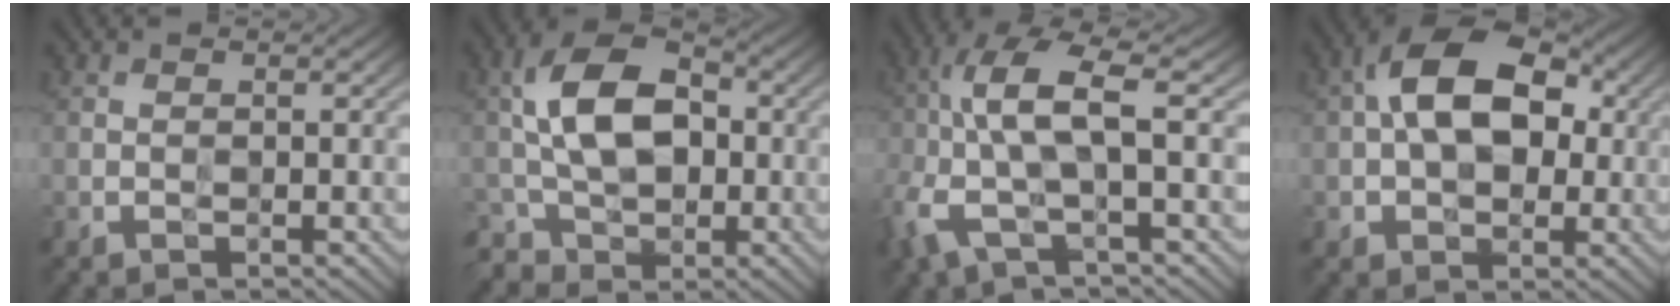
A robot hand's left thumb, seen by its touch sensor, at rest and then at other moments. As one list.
[{"total": 9.8, "force": [-0.7, 6.5, 7.2], "torque": [-0.145, 0.015, -0.026]}, {"total": 9.6, "force": [-1.5, 3.3, 8.9], "torque": [-0.215, 0.008, -0.043]}, {"total": 13.0, "force": [2.1, 8.1, 10.0], "torque": [-0.168, 0.029, 0.017]}]